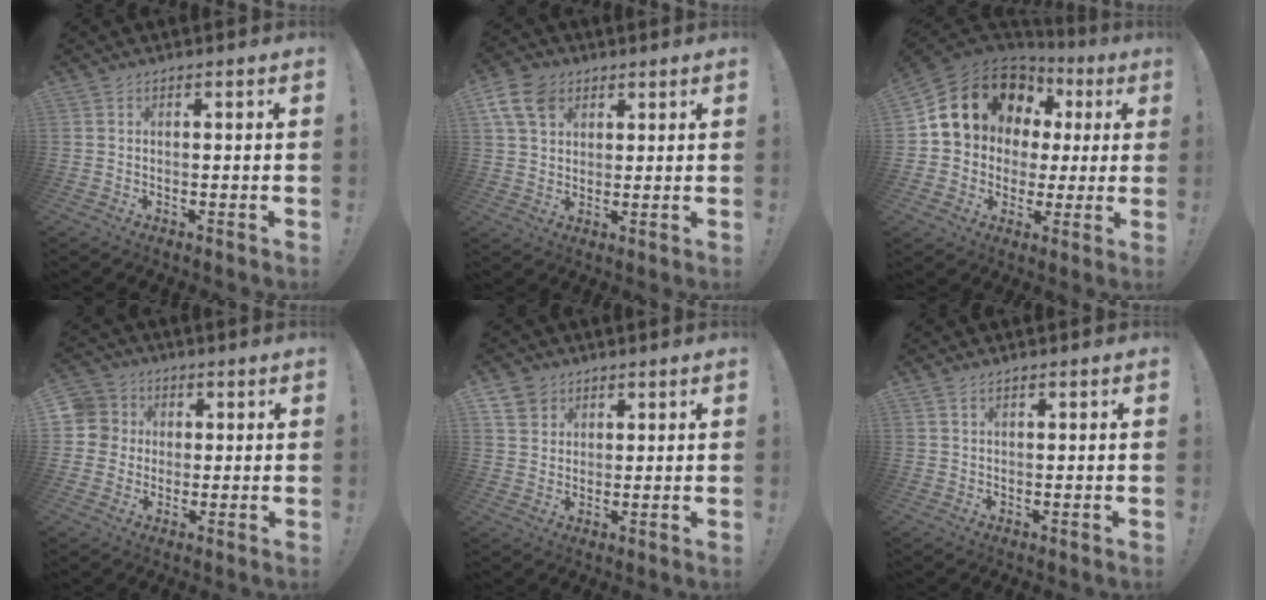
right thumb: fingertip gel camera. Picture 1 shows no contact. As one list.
[{"total": 10.0, "force": [5.0, 7.1, 5.0], "torque": [-0.095, -0.014, 0.099]}, {"total": 16.1, "force": [6.4, 13.0, 7.2], "torque": [-0.108, -0.031, 0.142]}, {"total": 7.4, "force": [0.8, 7.2, 1.5], "torque": [-0.024, 0.004, 0.018]}, {"total": 5.5, "force": [3.5, 4.2, 0.9], "torque": [-0.020, -0.019, 0.070]}, {"total": 1.1, "force": [0.8, 0.5, 0.5], "torque": [-0.009, -0.001, 0.016]}]